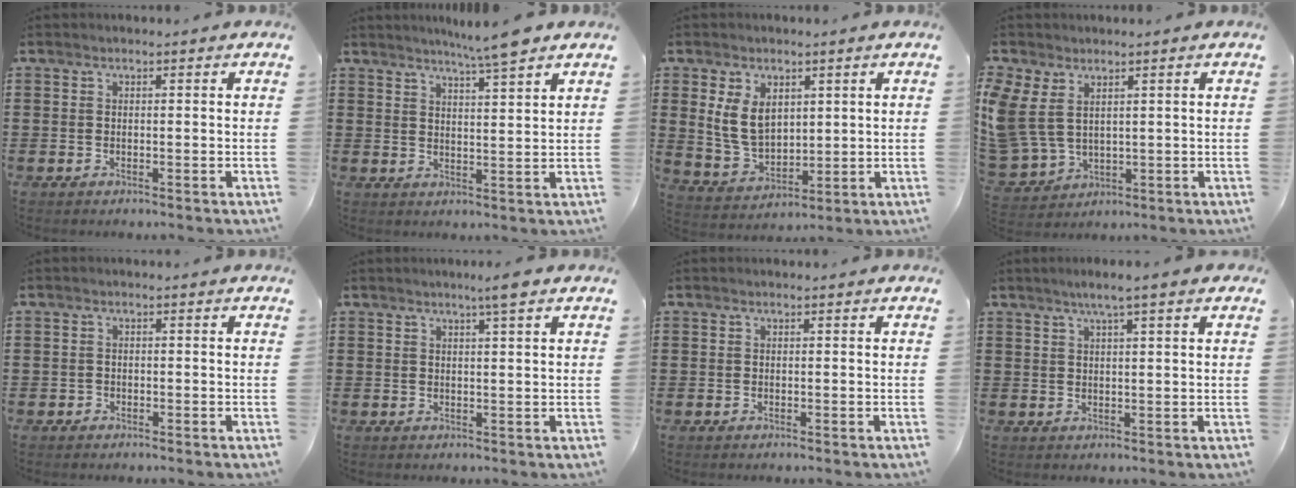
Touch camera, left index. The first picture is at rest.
{"total": 5.9, "force": [5.0, -0.8, 3.0], "torque": [-0.070, -0.010, 0.089]}
{"total": 7.1, "force": [2.5, 4.9, 4.6], "torque": [-0.117, 0.010, 0.046]}
{"total": 6.2, "force": [1.8, 4.6, 3.7], "torque": [-0.119, -0.009, 0.029]}
{"total": 0.6, "force": [-0.5, 0.4, 0.0], "torque": [-0.001, 0.002, -0.012]}
{"total": 3.3, "force": [2.3, -0.4, 2.3], "torque": [-0.047, 0.001, 0.039]}
{"total": 0.0}
{"total": 3.4, "force": [2.2, -0.2, 2.5], "torque": [-0.055, 0.002, 0.039]}